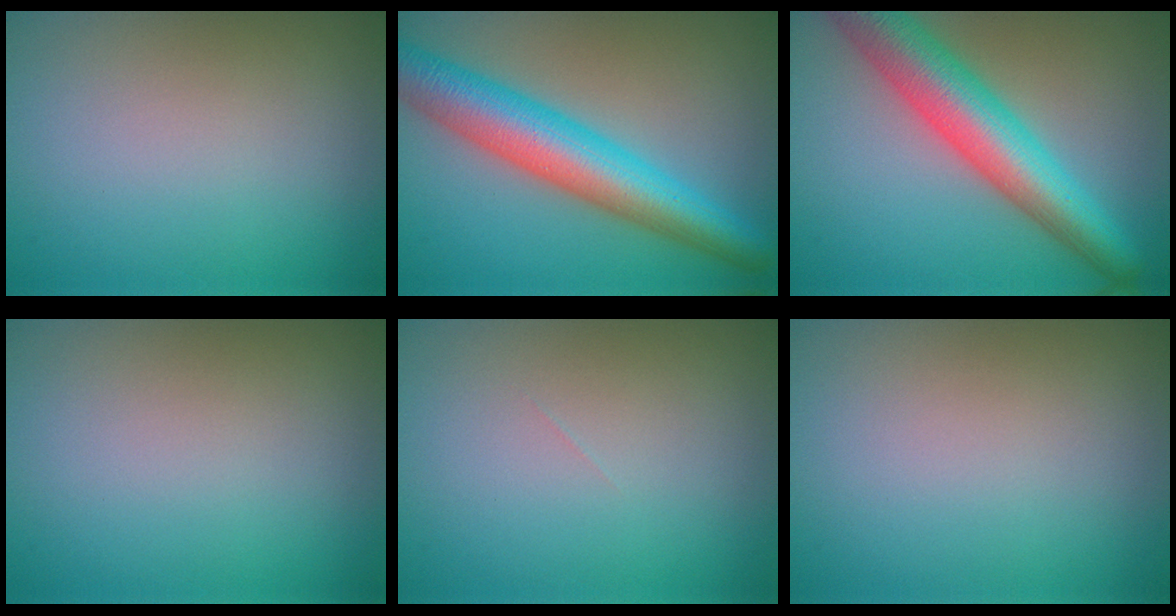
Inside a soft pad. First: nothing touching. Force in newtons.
{"total": 8.6, "press": 8.6, "slide": 0.2}
{"total": 8.6, "press": 8.6, "slide": 0.1}
{"total": 0.0}
{"total": 0.0}
{"total": 0.0}